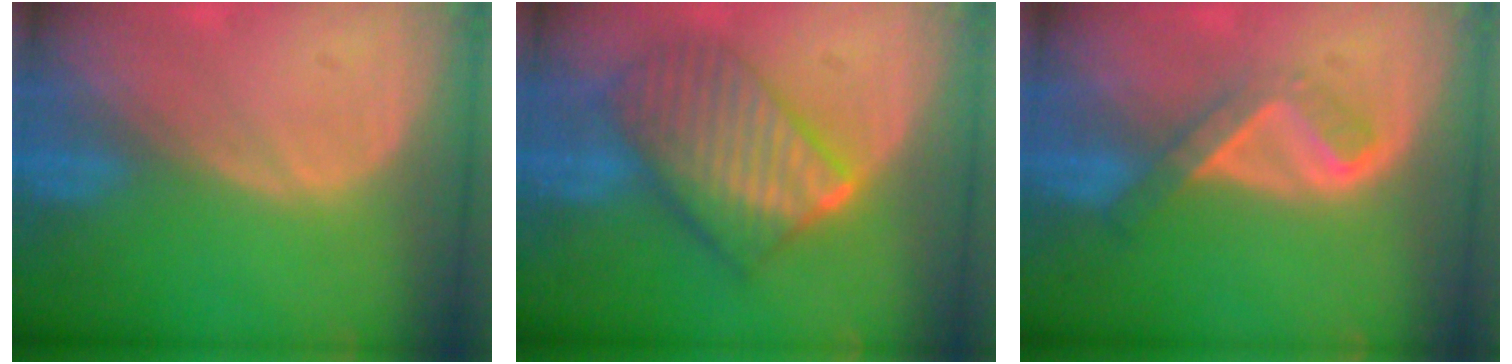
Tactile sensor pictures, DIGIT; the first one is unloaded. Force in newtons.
{"total": 9.8, "press": 9.8, "slide": 0.9}
{"total": 5.1, "press": 4.4, "slide": 2.7}